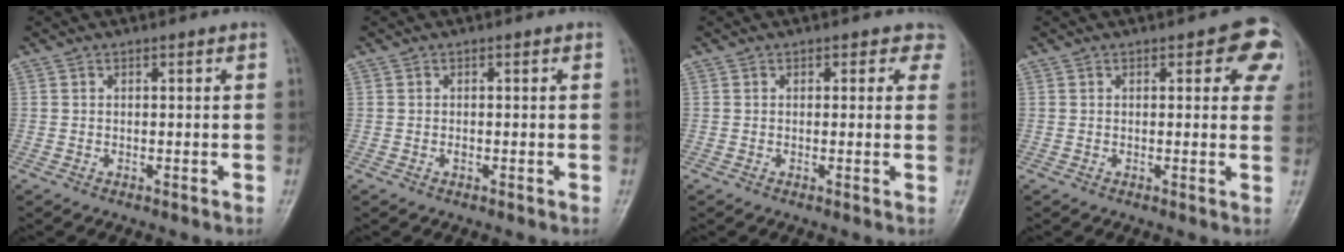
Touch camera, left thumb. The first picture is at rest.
{"total": 0.6, "force": [-0.1, 0.4, 0.5], "torque": [-0.004, 0.001, -0.005]}
{"total": 3.1, "force": [1.9, 2.2, 0.9], "torque": [0.028, -0.006, 0.003]}
{"total": 7.4, "force": [3.1, 3.7, 5.6], "torque": [-0.014, -0.003, 0.023]}